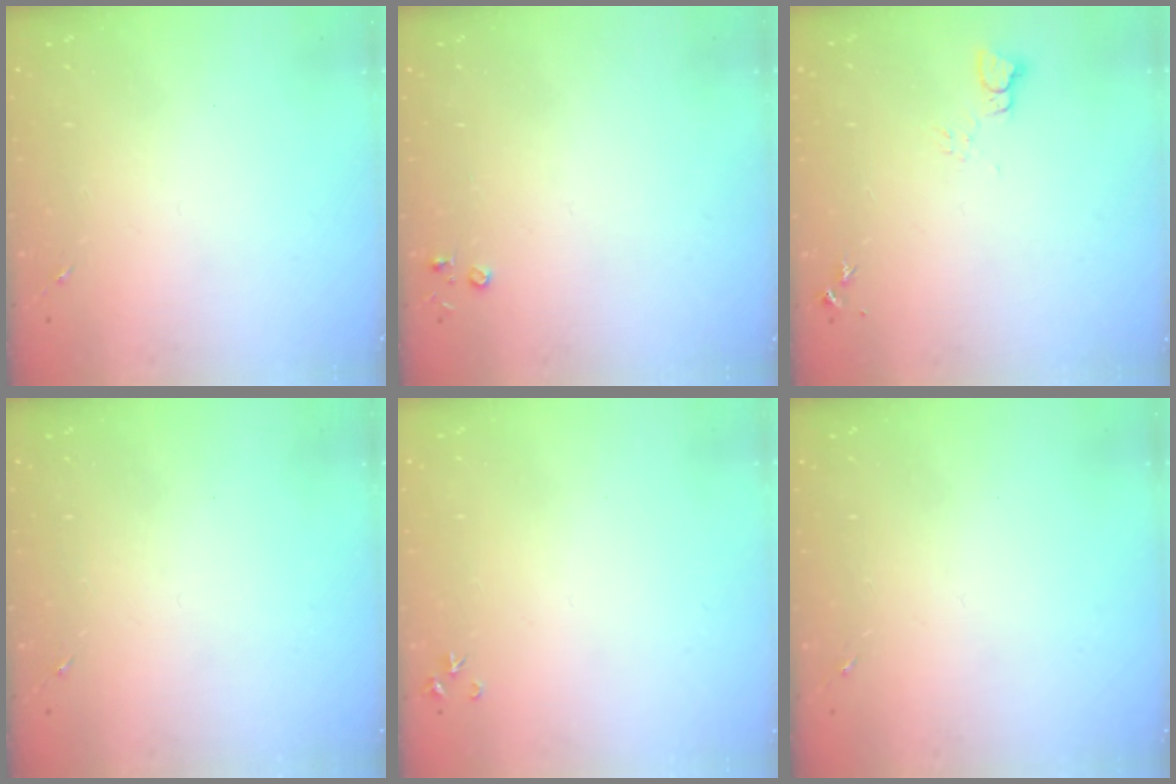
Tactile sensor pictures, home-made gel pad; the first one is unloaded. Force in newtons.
{"total": 2.8, "press": 2.8, "slide": 0.3}
{"total": 3.5, "press": 3.5, "slide": 0.4}
{"total": 0.0}
{"total": 3.2, "press": 3.2, "slide": 0.4}
{"total": 0.0}